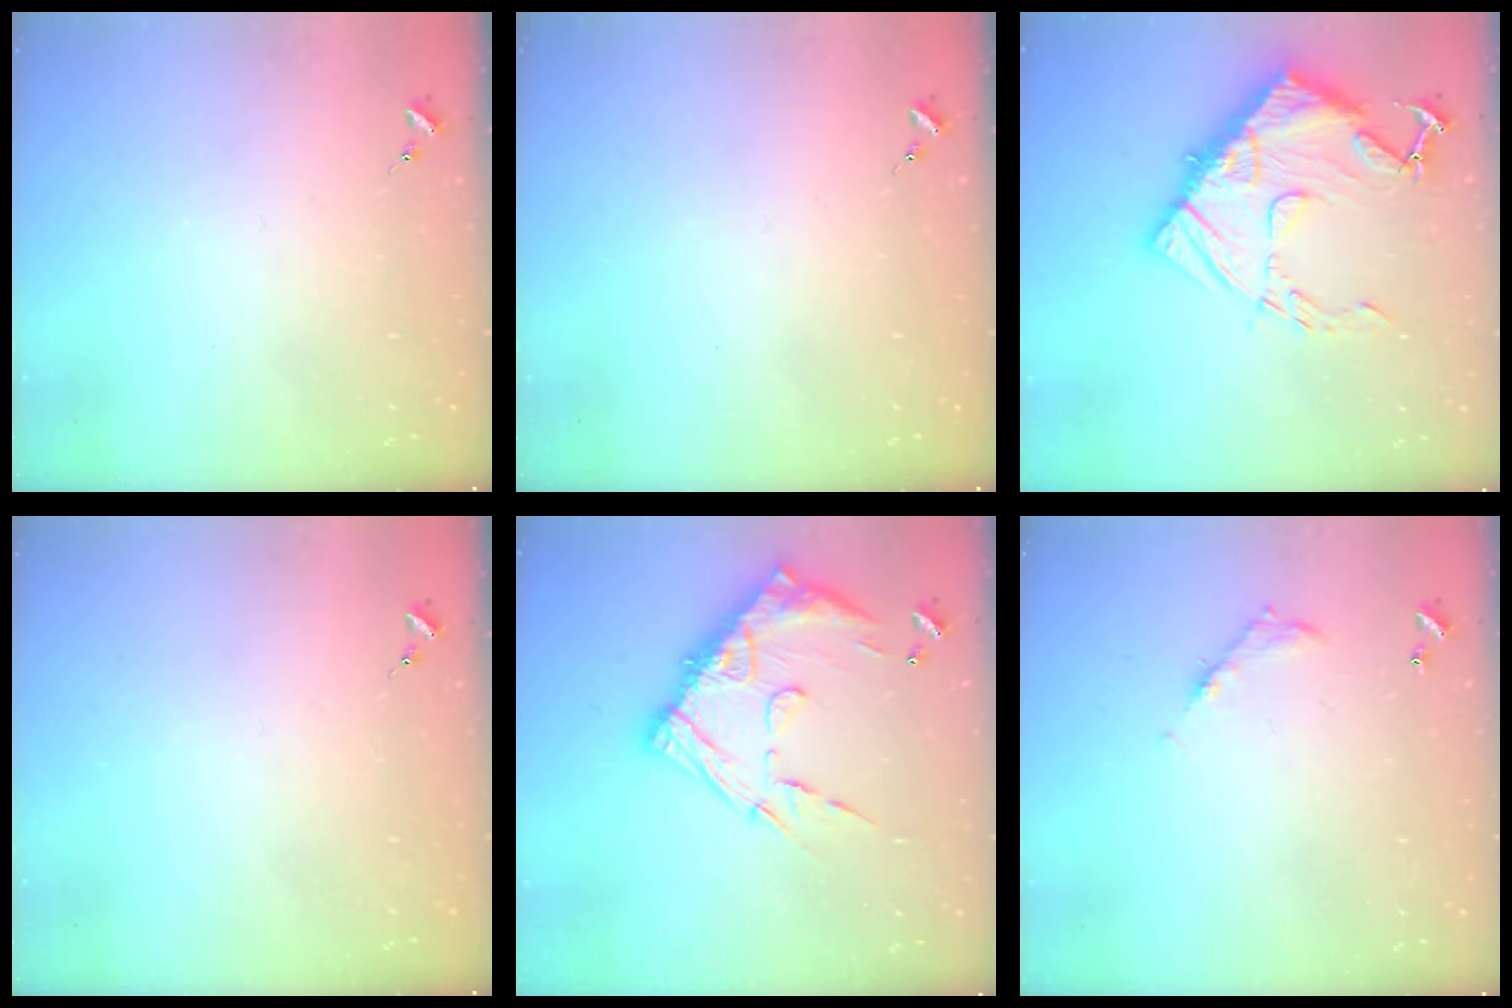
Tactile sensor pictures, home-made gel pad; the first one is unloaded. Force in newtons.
{"total": 0.0}
{"total": 22.1, "press": 22.0, "slide": 2.0}
{"total": 0.0}
{"total": 19.1, "press": 19.0, "slide": 1.7}
{"total": 5.3, "press": 5.3, "slide": 0.4}